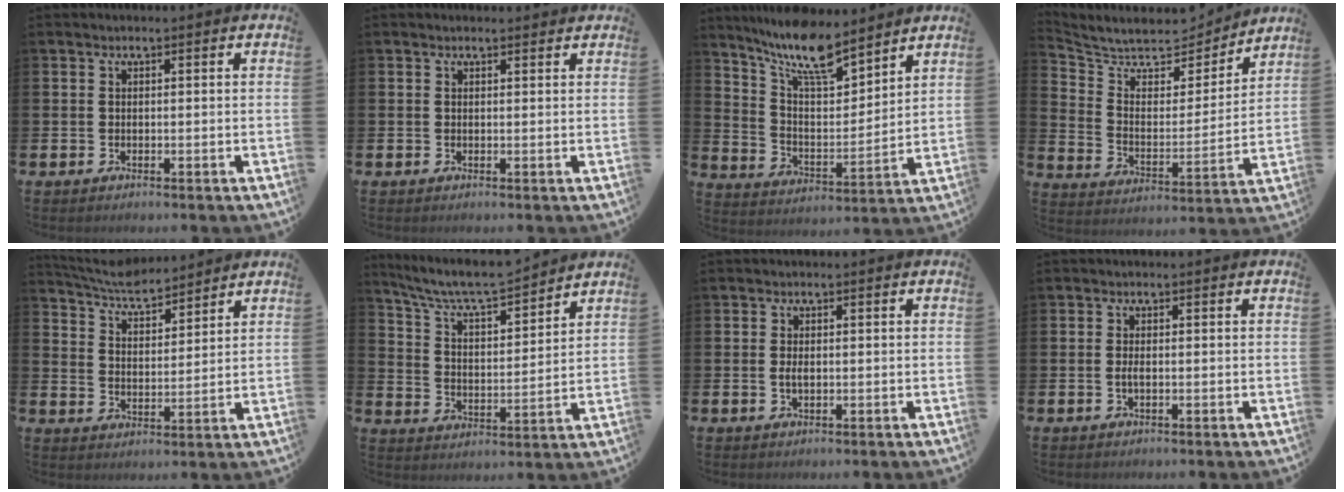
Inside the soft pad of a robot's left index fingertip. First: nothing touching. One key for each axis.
{"total": 0.7, "fx": 0.6, "fy": 0.2, "fz": 0.1, "tx": 0.006, "ty": -0.001, "tz": 0.010}
{"total": 10.3, "fx": 9.0, "fy": 2.1, "fz": 4.5, "tx": -0.118, "ty": -0.052, "tz": 0.162}
{"total": 6.9, "fx": 6.1, "fy": 2.7, "fz": 1.5, "tx": -0.069, "ty": -0.054, "tz": 0.100}
{"total": 5.8, "fx": 5.6, "fy": 0.8, "fz": 1.3, "tx": -0.051, "ty": -0.031, "tz": 0.100}
{"total": 7.7, "fx": 7.3, "fy": 0.7, "fz": 2.2, "tx": -0.080, "ty": -0.053, "tz": 0.127}
{"total": 1.5, "fx": 0.0, "fy": 0.8, "fz": 1.3, "tx": -0.017, "ty": 0.000, "tz": -0.004}
{"total": 1.0, "fx": -0.2, "fy": 0.3, "fz": 1.0, "tx": -0.025, "ty": 0.004, "tz": -0.003}